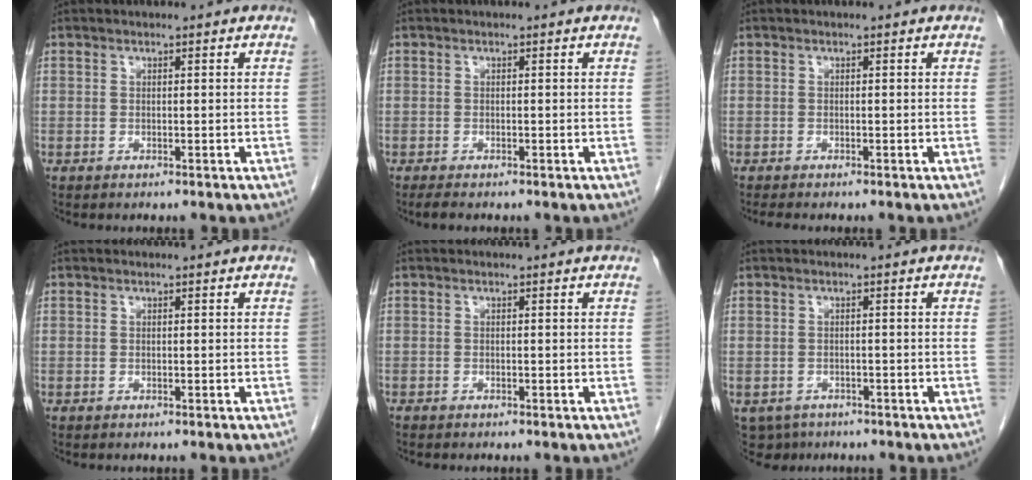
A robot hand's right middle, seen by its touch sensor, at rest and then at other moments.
{"total": 1.3, "force": [-1.1, 0.3, 0.7], "torque": [-0.020, -0.005, -0.015]}
{"total": 1.8, "force": [-1.5, 0.3, 0.9], "torque": [-0.017, -0.005, -0.020]}
{"total": 0.0}
{"total": 0.6, "force": [-0.6, 0.1, 0.2], "torque": [-0.005, -0.001, -0.010]}
{"total": 4.4, "force": [-3.0, 3.1, 0.6], "torque": [-0.007, 0.000, -0.042]}